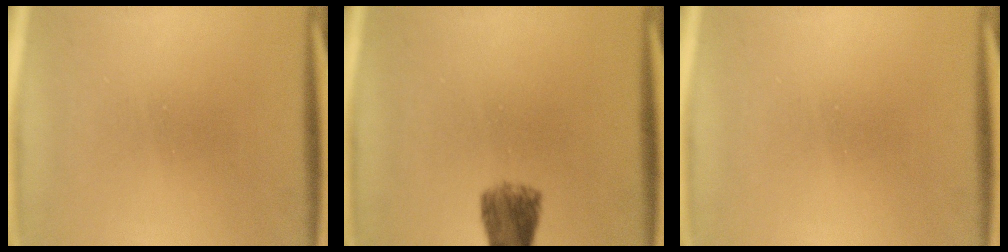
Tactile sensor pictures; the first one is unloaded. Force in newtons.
{"total": 5.3}
{"total": 0.0}